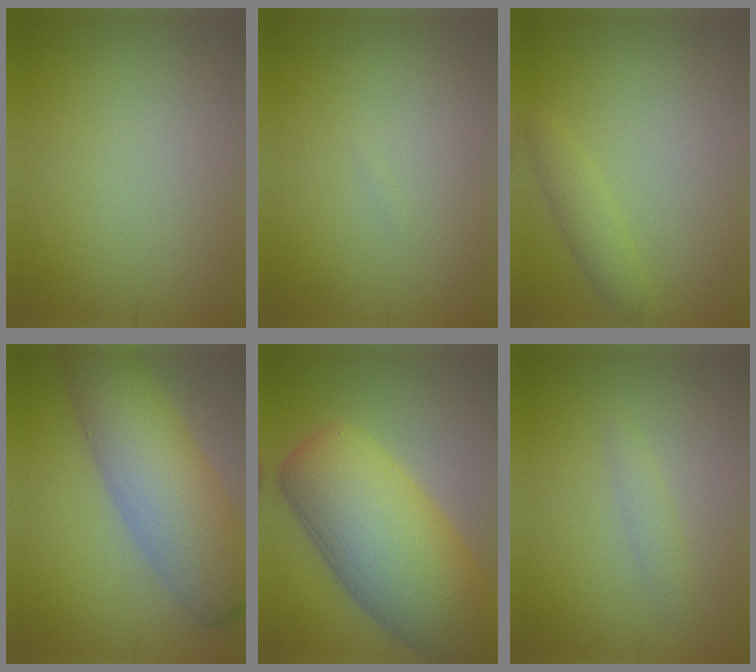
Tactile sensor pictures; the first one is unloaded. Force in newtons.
{"total": 0.0}
{"total": 1.9, "press": 1.9, "slide": 0.1}
{"total": 8.9, "press": 8.9, "slide": 0.3}
{"total": 13.0, "press": 12.9, "slide": 0.7}
{"total": 1.0, "press": 1.0, "slide": 0.1}